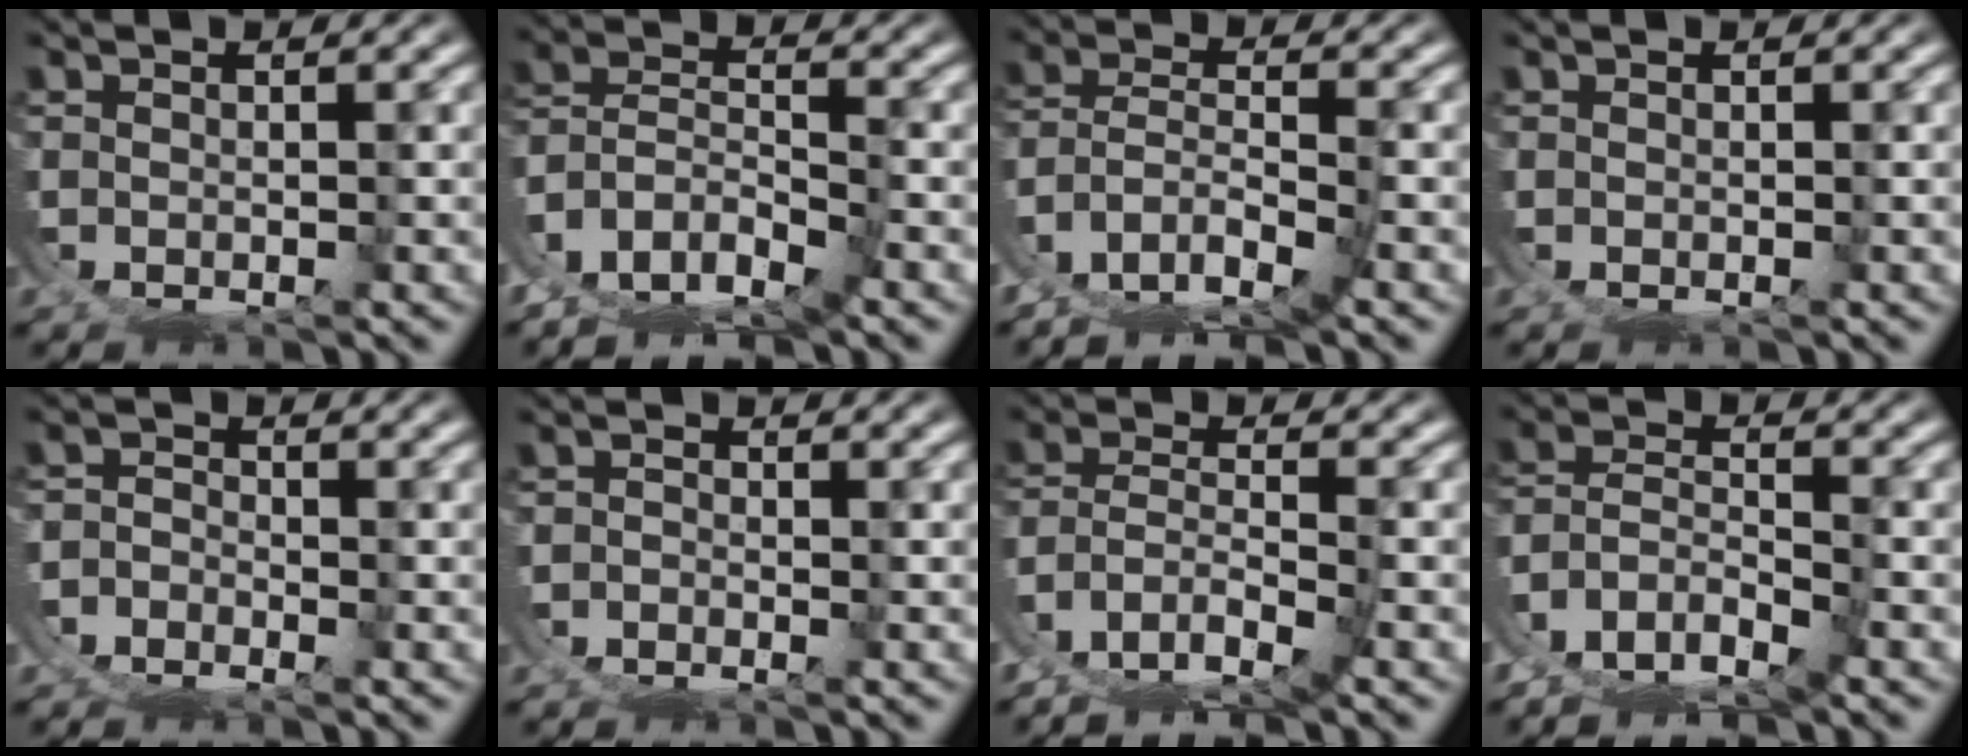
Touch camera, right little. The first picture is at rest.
{"total": 6.9, "force": [-1.6, 6.1, 3.0], "torque": [-0.088, -0.039, -0.026]}
{"total": 3.7, "force": [-1.0, 2.1, 2.9], "torque": [-0.067, -0.030, -0.002]}
{"total": 0.0}
{"total": 5.0, "force": [-3.1, 3.9, 0.3], "torque": [-0.022, -0.023, -0.053]}
{"total": 2.8, "force": [-1.7, 2.1, 0.6], "torque": [-0.012, -0.013, -0.027]}
{"total": 3.2, "force": [-1.2, 1.5, 2.5], "torque": [-0.065, -0.033, -0.003]}
{"total": 6.5, "force": [-2.1, 5.5, 2.7], "torque": [-0.080, -0.037, -0.032]}